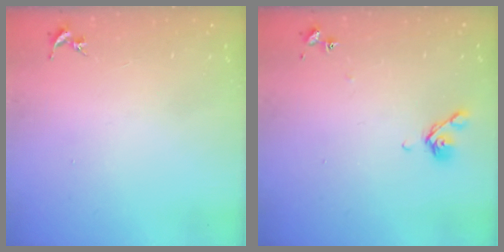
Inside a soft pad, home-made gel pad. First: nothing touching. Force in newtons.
{"total": 7.1, "press": 7.0, "slide": 0.8}